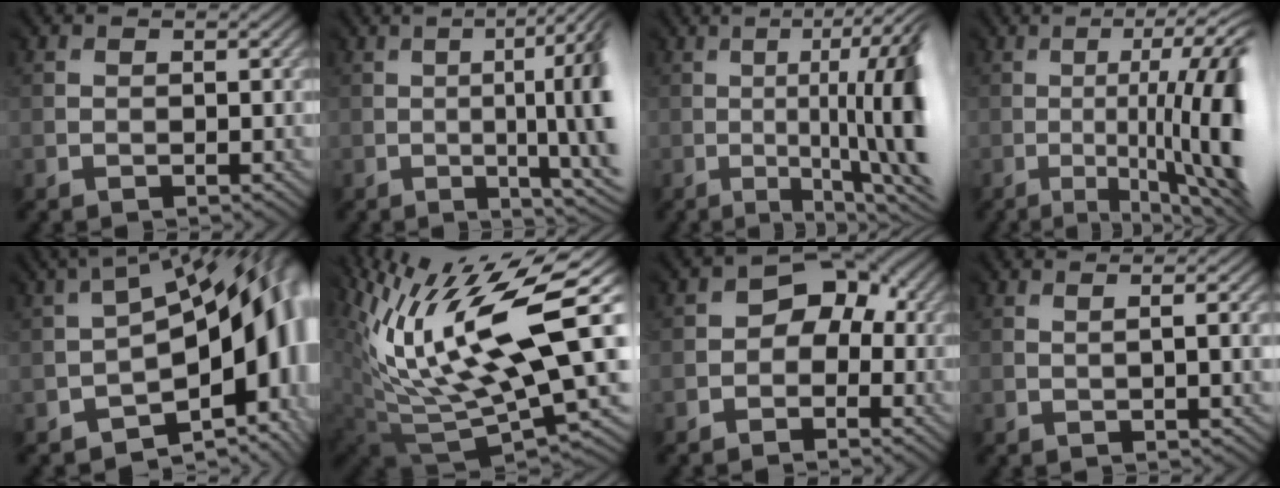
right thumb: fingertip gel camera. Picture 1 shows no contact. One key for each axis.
{"total": 11.3, "fx": -0.7, "fy": 2.4, "fz": 11.0, "tx": -0.128, "ty": 0.008, "tz": -0.004}
{"total": 15.7, "fx": -0.6, "fy": 4.4, "fz": 15.1, "tx": -0.176, "ty": 0.002, "tz": 0.000}
{"total": 16.9, "fx": -2.0, "fy": 4.7, "fz": 16.2, "tx": -0.197, "ty": -0.005, "tz": -0.021}
{"total": 13.2, "fx": -1.8, "fy": 7.3, "fz": 10.8, "tx": -0.143, "ty": -0.014, "tz": -0.024}
{"total": 15.9, "fx": 7.0, "fy": 5.5, "fz": 13.2, "tx": -0.271, "ty": 0.015, "tz": 0.125}
{"total": 5.1, "fx": -0.6, "fy": 4.1, "fz": 3.1, "tx": -0.031, "ty": 0.004, "tz": -0.021}
{"total": 1.9, "fx": 0.9, "fy": 0.2, "fz": 1.7, "tx": -0.010, "ty": 0.013, "tz": 0.003}